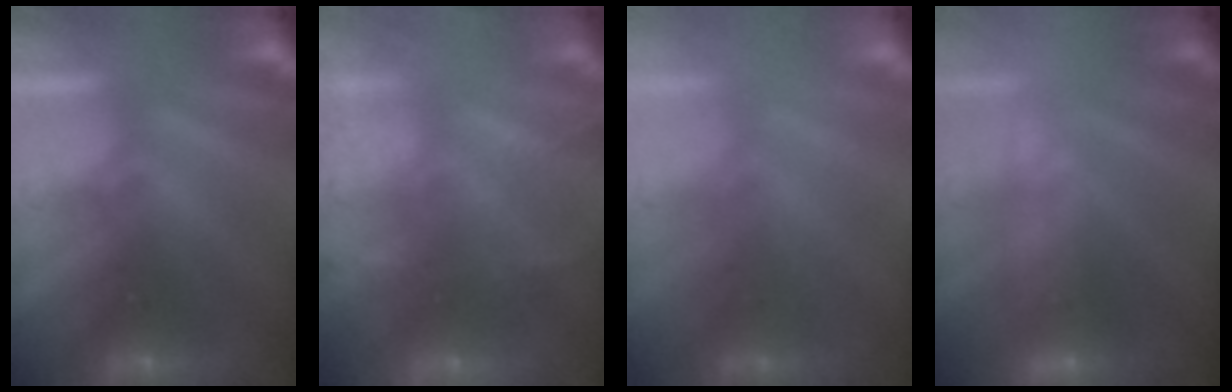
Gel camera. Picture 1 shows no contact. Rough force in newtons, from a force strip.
{"total": 9.4}
{"total": 2.1}
{"total": 2.4}